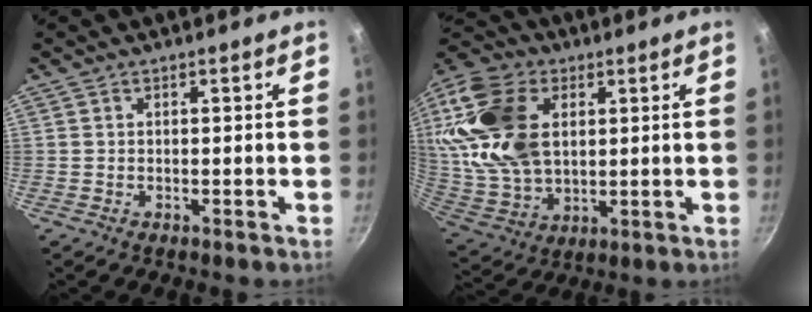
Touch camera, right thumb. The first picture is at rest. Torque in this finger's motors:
{"motor_torque": [2.23, 2.78, 0.37, -0.08, 0.35]}